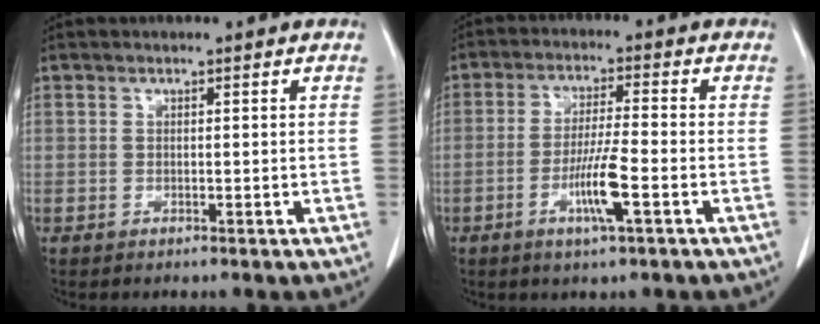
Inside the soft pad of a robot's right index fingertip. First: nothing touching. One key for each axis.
{"total": 7.0, "fx": -2.7, "fy": 0.0, "fz": 6.5, "tx": -0.124, "ty": -0.009, "tz": -0.051}